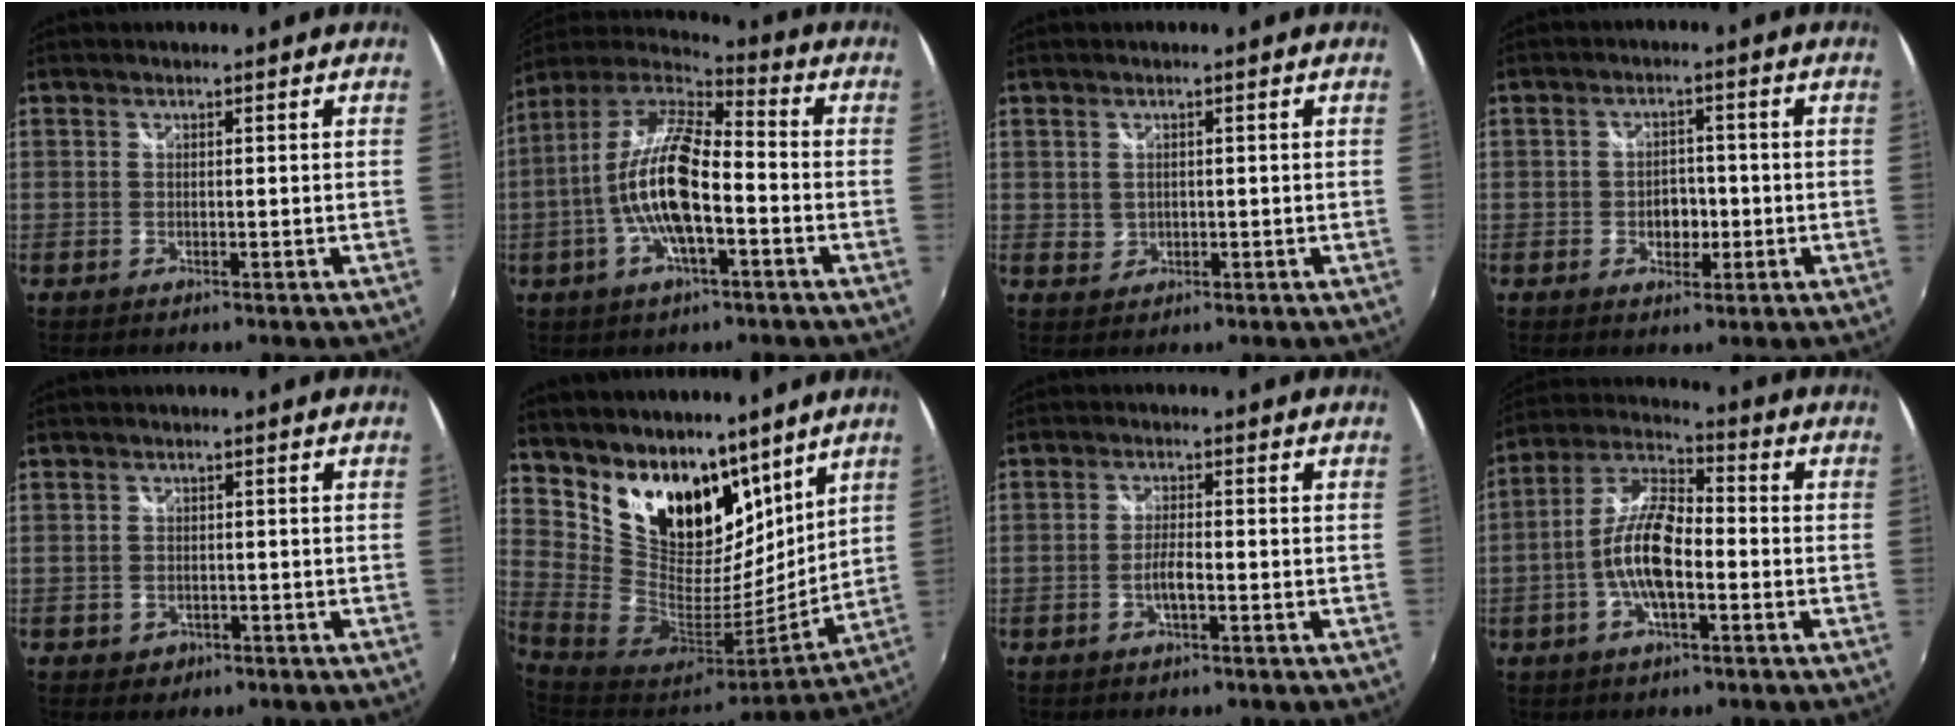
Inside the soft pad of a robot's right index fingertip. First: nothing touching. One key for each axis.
{"total": 15.5, "fx": -3.9, "fy": 4.8, "fz": 14.2, "tx": -0.270, "ty": 0.000, "tz": -0.076}
{"total": 1.8, "fx": 0.2, "fy": 1.7, "fz": 0.8, "tx": -0.010, "ty": 0.001, "tz": 0.006}
{"total": 4.0, "fx": -1.1, "fy": 3.0, "fz": 2.5, "tx": -0.041, "ty": 0.003, "tz": -0.013}
{"total": 2.7, "fx": -1.1, "fy": 2.3, "fz": 0.8, "tx": -0.020, "ty": 0.001, "tz": -0.012}
{"total": 20.6, "fx": 13.8, "fy": 12.1, "fz": 9.2, "tx": -0.208, "ty": 0.000, "tz": 0.262}
{"total": 2.9, "fx": -1.3, "fy": 0.5, "fz": 2.6, "tx": -0.054, "ty": 0.001, "tz": -0.025}
{"total": 11.4, "fx": -3.0, "fy": 4.2, "fz": 10.1, "tx": -0.211, "ty": 0.009, "tz": -0.061}